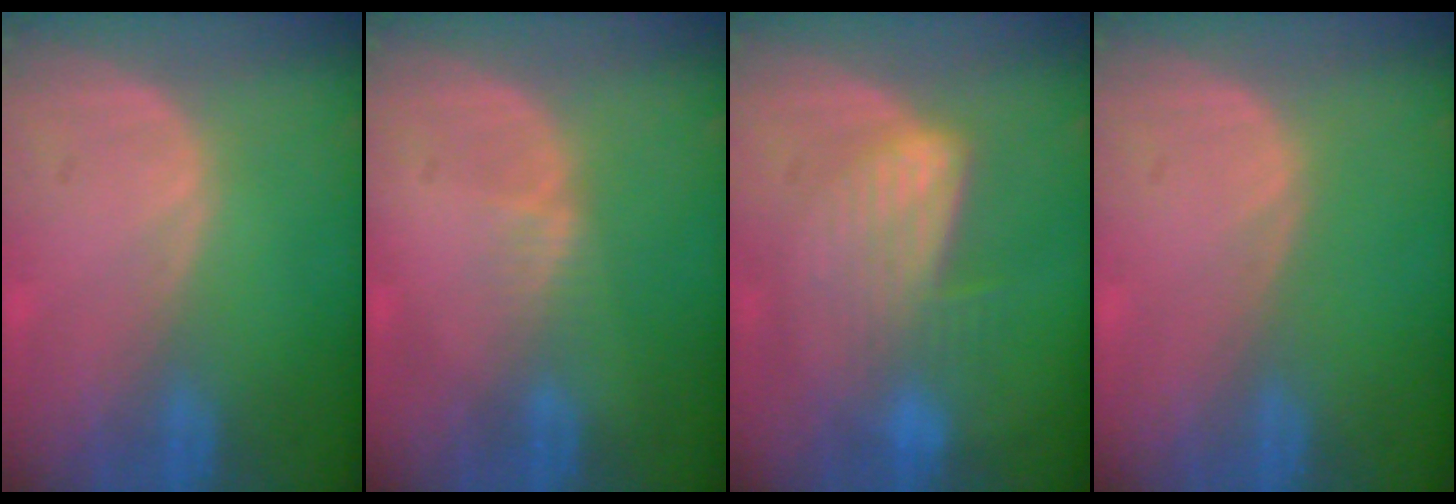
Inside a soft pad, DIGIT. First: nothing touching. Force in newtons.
{"total": 1.3, "press": 1.3, "slide": 0.2}
{"total": 6.9, "press": 6.2, "slide": 2.9}
{"total": 0.0}